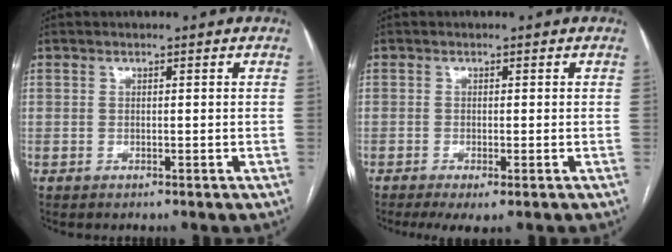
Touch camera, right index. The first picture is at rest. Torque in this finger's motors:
{"motor_torque": [0.47, -0.48, 0.27, 0.05]}